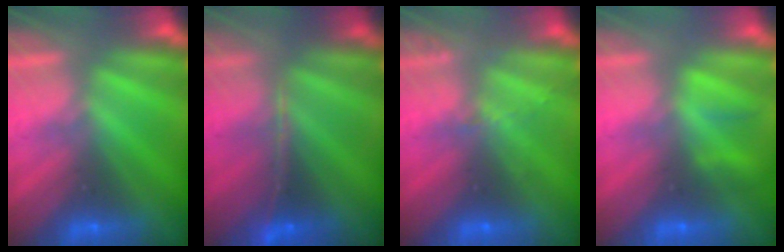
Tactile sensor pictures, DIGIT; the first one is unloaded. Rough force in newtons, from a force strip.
{"total": 1.1}
{"total": 2.0}
{"total": 2.1}